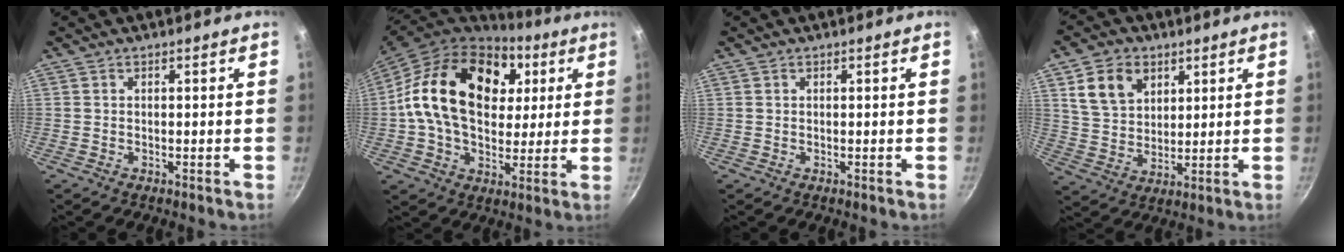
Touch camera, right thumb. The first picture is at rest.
{"total": 23.7, "force": [5.8, 16.3, 16.2], "torque": [-0.261, 0.005, 0.085]}
{"total": 0.0}
{"total": 10.3, "force": [4.5, 7.5, 5.5], "torque": [-0.080, -0.013, 0.086]}